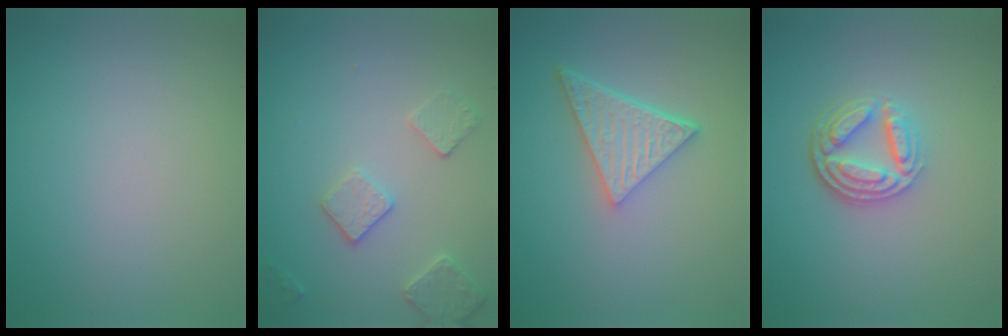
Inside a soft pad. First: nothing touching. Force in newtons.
{"total": 2.7, "press": 2.7, "slide": 0.7}
{"total": 5.0, "press": 3.7, "slide": 3.5}
{"total": 4.5, "press": 3.4, "slide": 2.9}